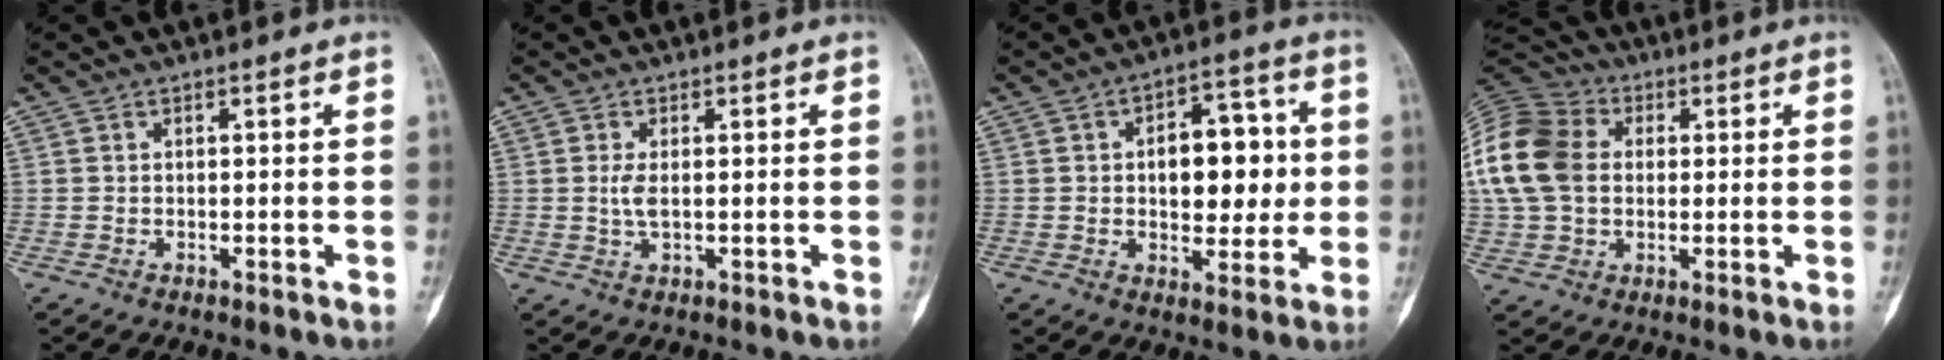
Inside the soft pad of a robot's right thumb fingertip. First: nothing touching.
{"total": 2.2, "force": [0.1, 0.6, 2.1], "torque": [-0.054, -0.004, 0.004]}
{"total": 12.7, "force": [0.9, 7.6, 10.2], "torque": [-0.097, 0.015, 0.016]}
{"total": 17.3, "force": [2.0, 13.0, 11.2], "torque": [-0.237, 0.023, 0.031]}